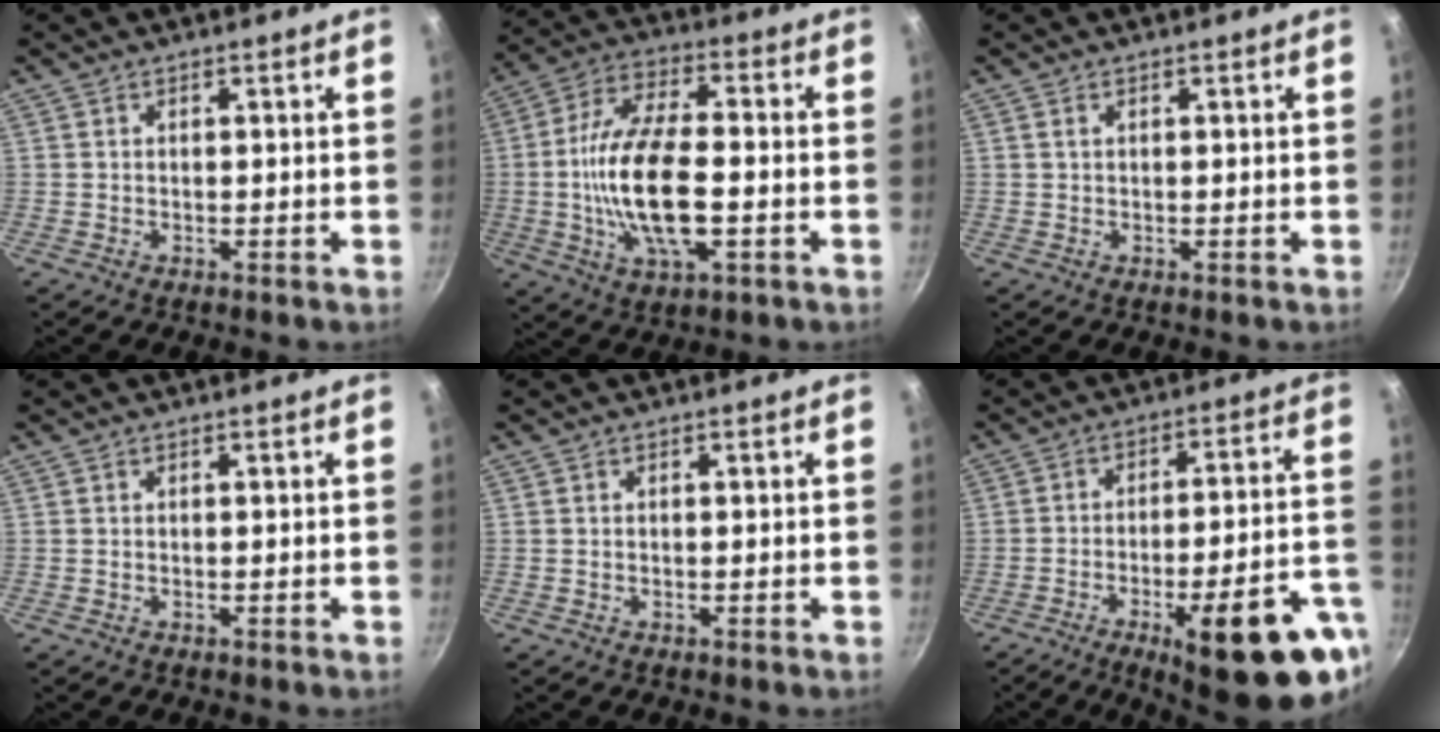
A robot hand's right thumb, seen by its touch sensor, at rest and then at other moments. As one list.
[{"total": 17.5, "force": [-2.2, 7.3, 15.7], "torque": [-0.306, 0.017, -0.040]}, {"total": 0.6, "force": [0.3, 0.3, 0.4], "torque": [-0.009, 0.003, 0.005]}, {"total": 0.0}, {"total": 0.0}, {"total": 23.4, "force": [-9.7, 6.1, 20.4], "torque": [-0.223, 0.044, -0.125]}]